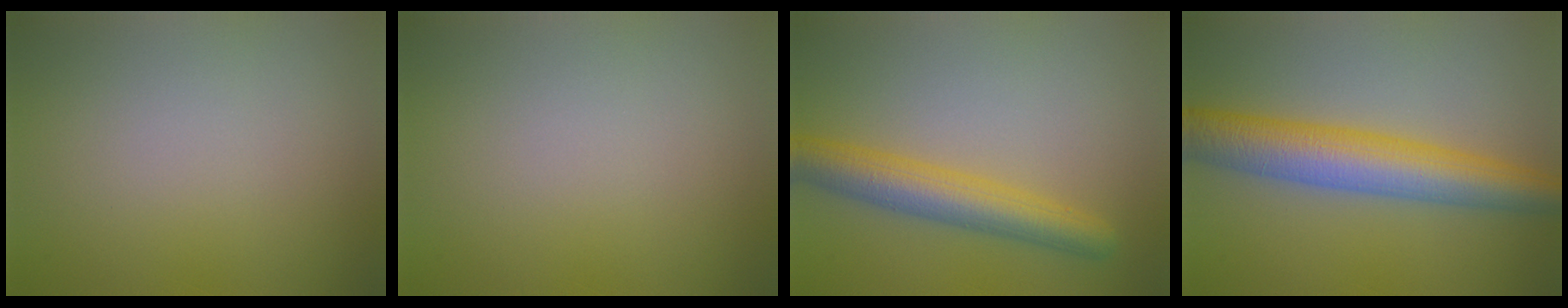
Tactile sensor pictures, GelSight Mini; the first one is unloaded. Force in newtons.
{"total": 0.0}
{"total": 5.0, "press": 5.0, "slide": 0.1}
{"total": 7.2, "press": 7.2, "slide": 0.1}